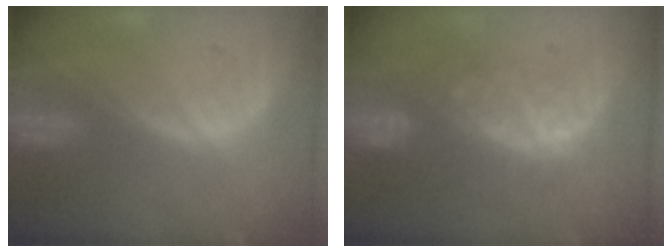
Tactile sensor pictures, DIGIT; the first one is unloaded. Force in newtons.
{"total": 9.4, "press": 8.1, "slide": 4.7}